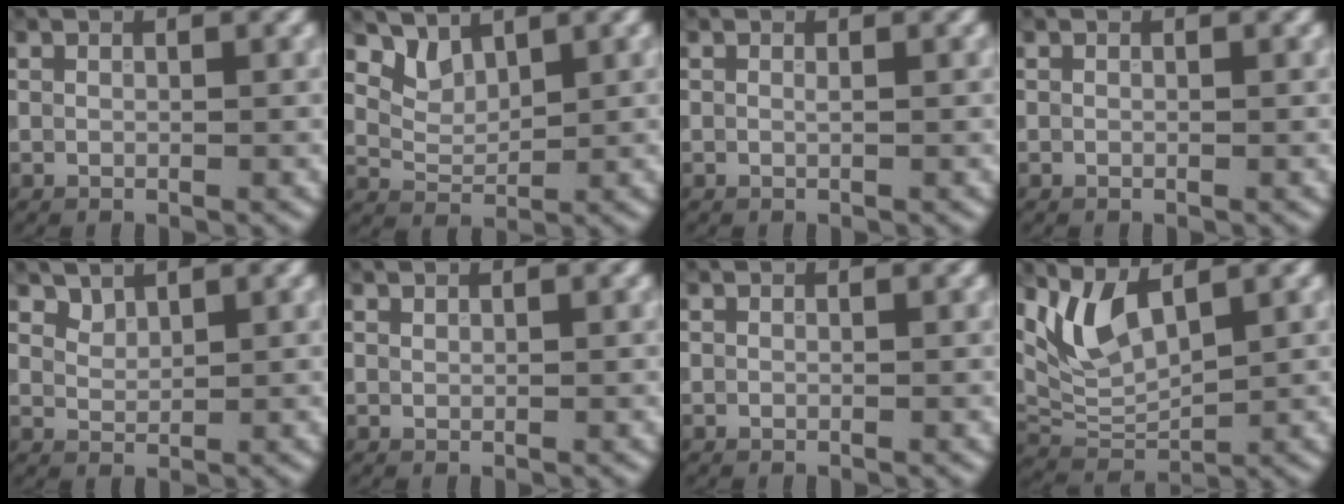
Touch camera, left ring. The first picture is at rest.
{"total": 2.6, "force": [2.1, 1.2, 0.8], "torque": [-0.024, -0.009, 0.044]}
{"total": 0.0}
{"total": 0.0}
{"total": 1.4, "force": [1.3, 0.6, 0.2], "torque": [-0.010, -0.009, 0.034]}
{"total": 0.0}
{"total": 0.0}
{"total": 4.9, "force": [2.8, 2.1, 3.4], "torque": [-0.080, -0.003, 0.058]}